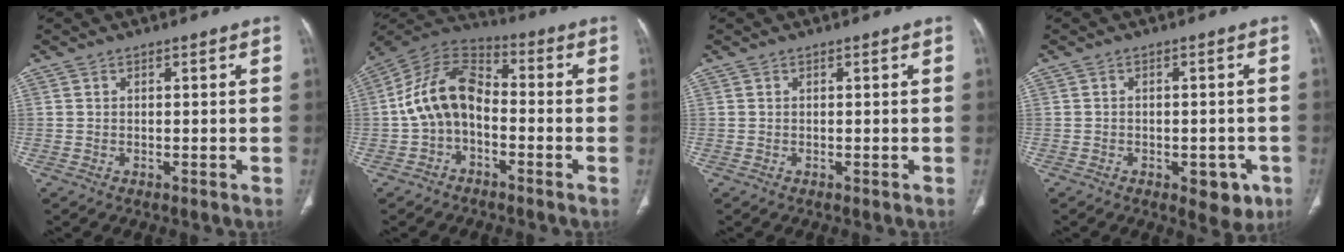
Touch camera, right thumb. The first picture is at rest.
{"total": 12.3, "force": [-1.9, 8.1, 9.0], "torque": [-0.158, 0.044, -0.050]}
{"total": 0.0}
{"total": 5.7, "force": [-2.5, 3.2, 4.1], "torque": [-0.025, 0.009, -0.024]}